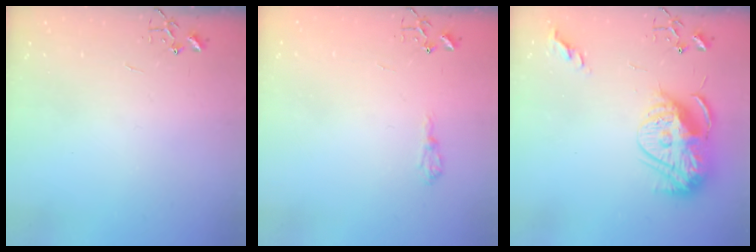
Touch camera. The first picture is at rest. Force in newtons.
{"total": 7.2, "press": 7.1, "slide": 0.6}
{"total": 15.6, "press": 15.6, "slide": 1.2}